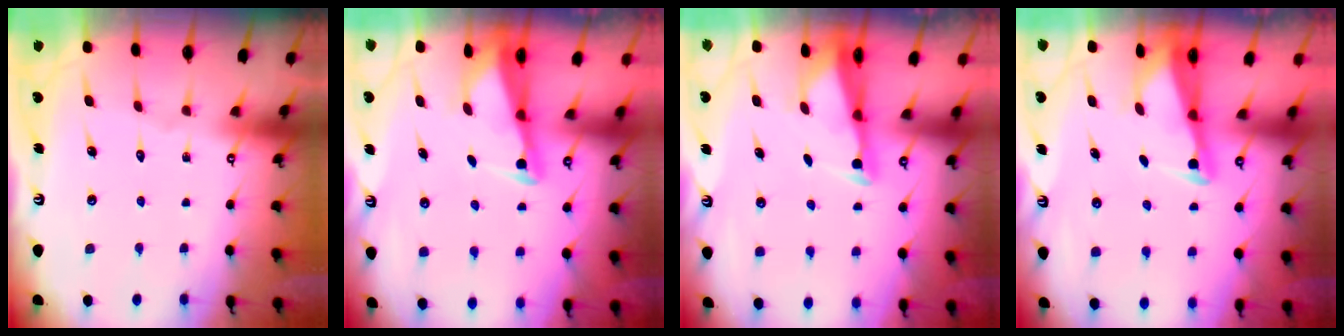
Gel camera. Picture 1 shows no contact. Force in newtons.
{"total": 2.4, "press": 2.4, "slide": 0.5}
{"total": 2.7, "press": 2.6, "slide": 0.7}
{"total": 2.4, "press": 2.3, "slide": 0.5}